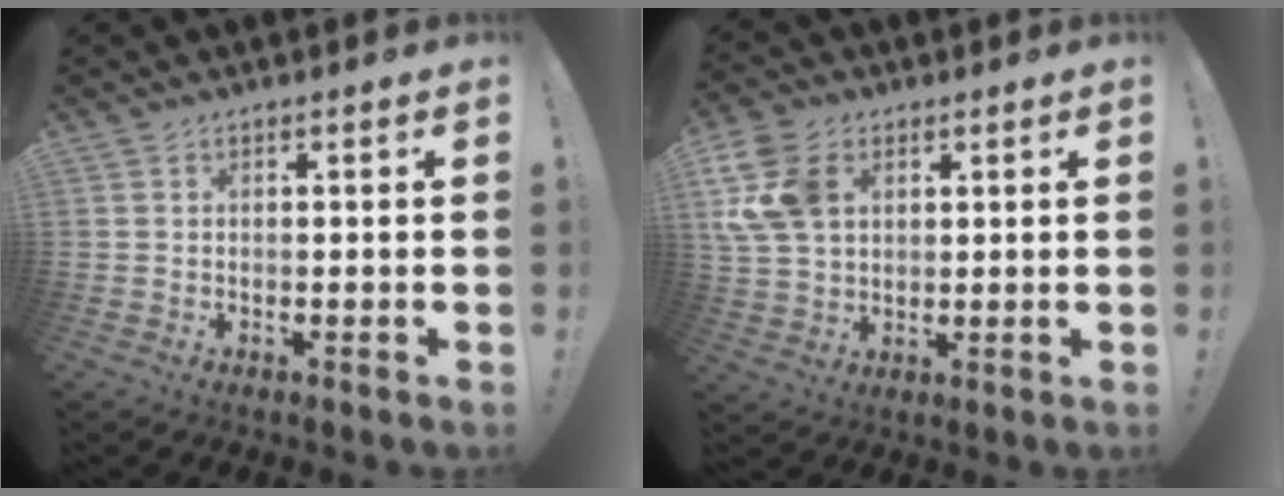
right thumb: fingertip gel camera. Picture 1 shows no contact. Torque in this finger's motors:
{"motor_torque": [0.46, 0.68, 1.18, 0.35, 0.09]}